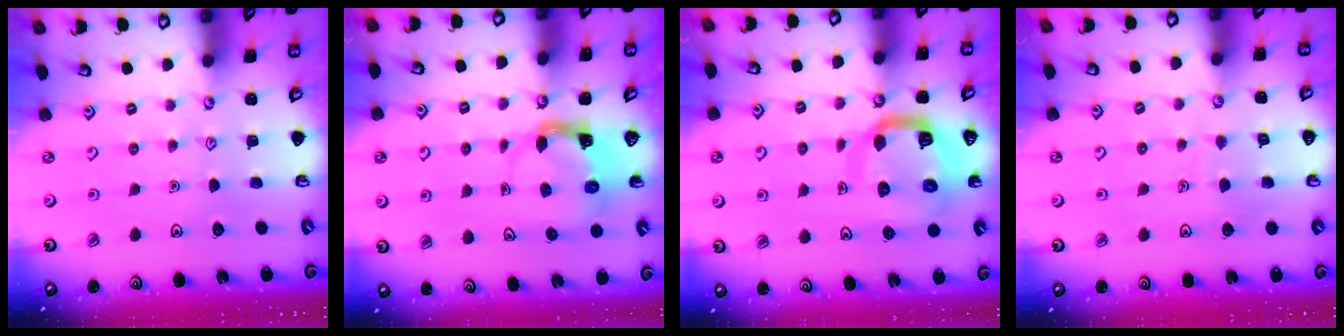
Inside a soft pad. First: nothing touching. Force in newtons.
{"total": 4.0, "press": 3.9, "slide": 0.7}
{"total": 11.9, "press": 11.9, "slide": 1.3}
{"total": 4.7, "press": 4.6, "slide": 0.4}